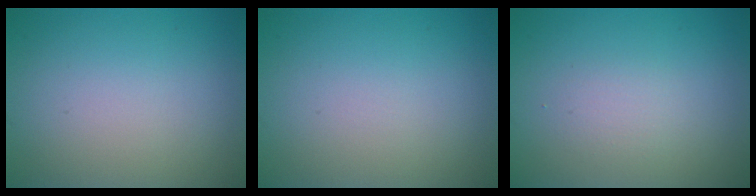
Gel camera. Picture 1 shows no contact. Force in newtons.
{"total": 0.0}
{"total": 1.3, "press": 1.3, "slide": 0.1}